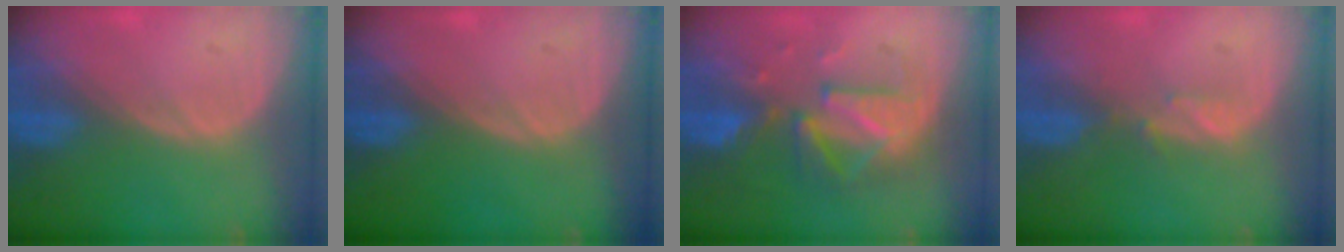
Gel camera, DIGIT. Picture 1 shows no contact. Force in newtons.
{"total": 0.0}
{"total": 8.4, "press": 8.4, "slide": 0.9}
{"total": 1.5, "press": 1.4, "slide": 0.2}